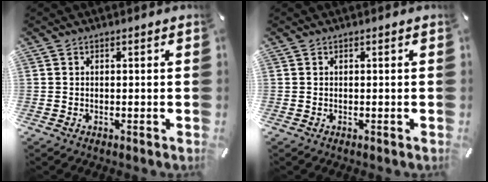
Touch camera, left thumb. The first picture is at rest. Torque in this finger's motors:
{"motor_torque": [-0.04, 0.03, -0.02, -0.02, 0.00]}